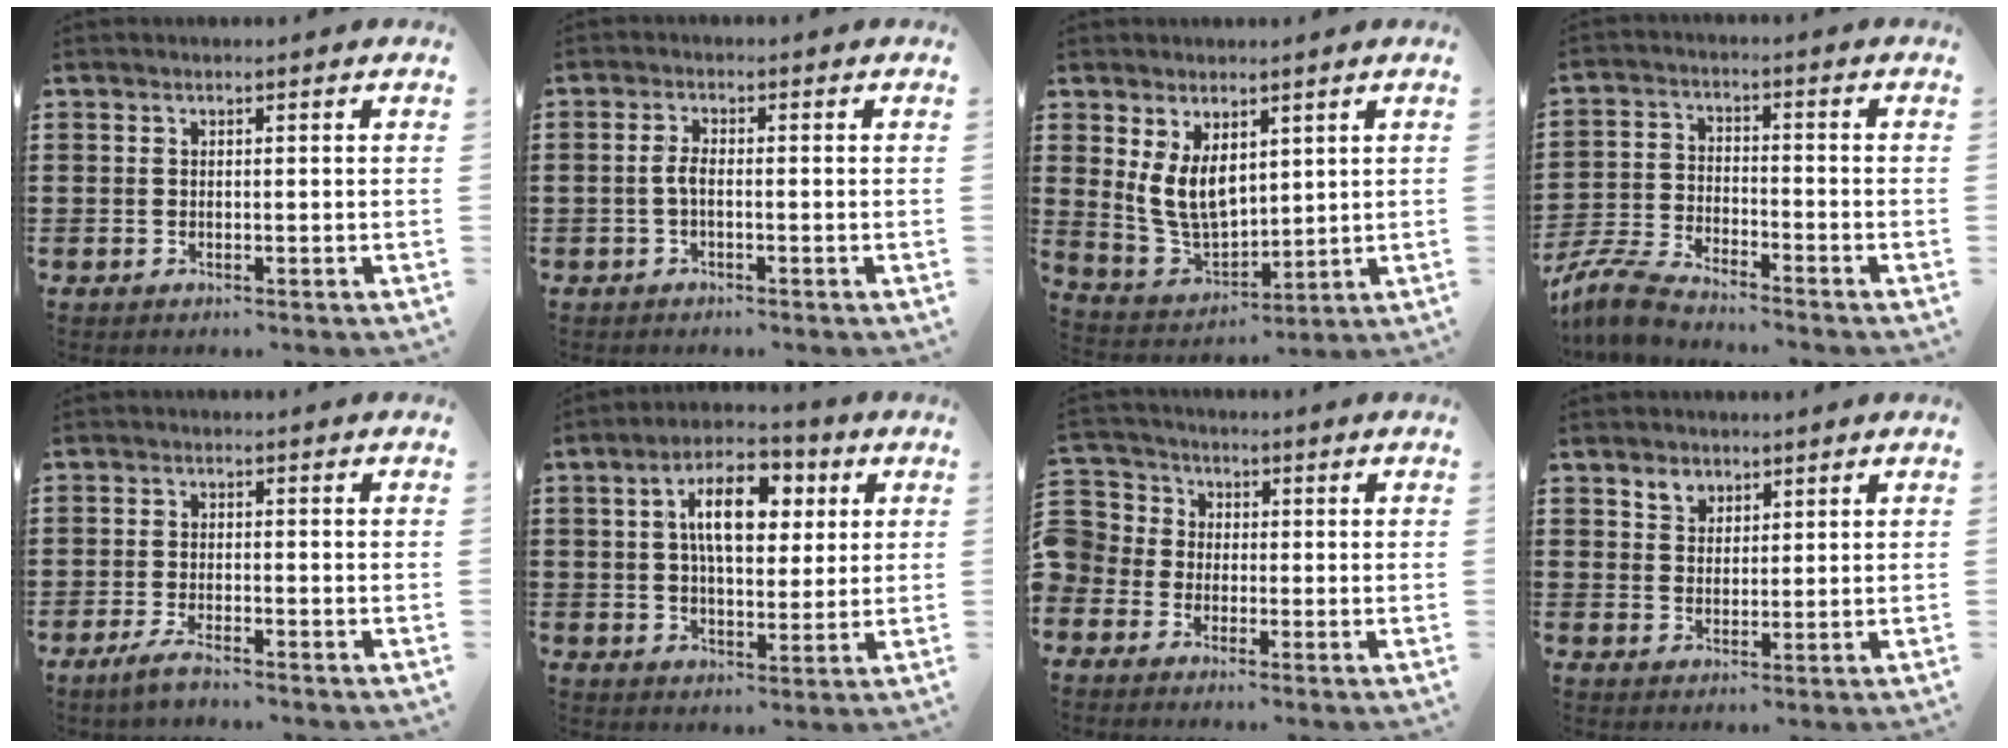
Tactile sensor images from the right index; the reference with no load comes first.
{"total": 2.2, "force": [-0.6, 0.8, 2.0], "torque": [-0.052, -0.004, -0.017]}
{"total": 7.7, "force": [2.8, 4.9, 5.2], "torque": [-0.133, -0.004, 0.051]}
{"total": 6.2, "force": [-5.9, 0.5, 1.8], "torque": [-0.061, -0.003, -0.122]}
{"total": 2.5, "force": [-2.1, 0.2, 1.2], "torque": [-0.029, 0.002, -0.043]}
{"total": 10.2, "force": [3.1, 5.2, 8.2], "torque": [-0.140, 0.007, 0.047]}
{"total": 3.9, "force": [-1.7, 3.5, 0.1], "torque": [-0.036, 0.004, -0.044]}
{"total": 2.9, "force": [2.0, 2.0, 0.4], "torque": [-0.009, 0.004, 0.037]}